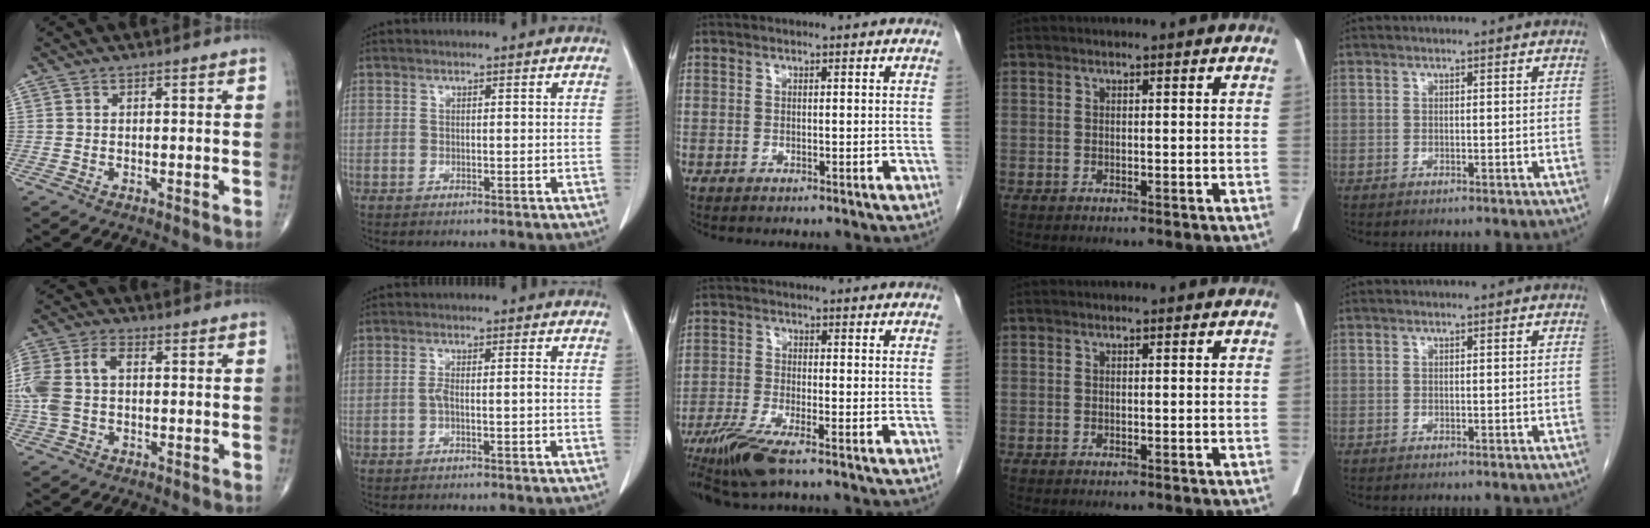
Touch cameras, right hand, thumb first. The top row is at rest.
{"thumb": {"total": 10.2, "force": [0.3, 6.4, 7.9], "torque": [-0.202, 0.028, 0.009]}, "index": {"total": 2.6, "force": [-0.8, 0.7, 2.4], "torque": [-0.049, 0.007, -0.011]}, "middle": {"total": 7.2, "force": [-5.2, 0.4, 5.0], "torque": [-0.099, -0.022, -0.096]}}